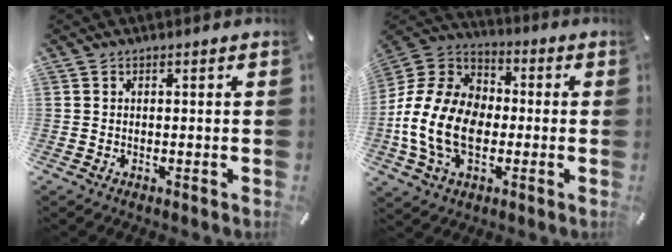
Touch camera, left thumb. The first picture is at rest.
{"total": 16.5, "force": [-4.1, 12.1, 10.5], "torque": [-0.237, 0.031, -0.074]}